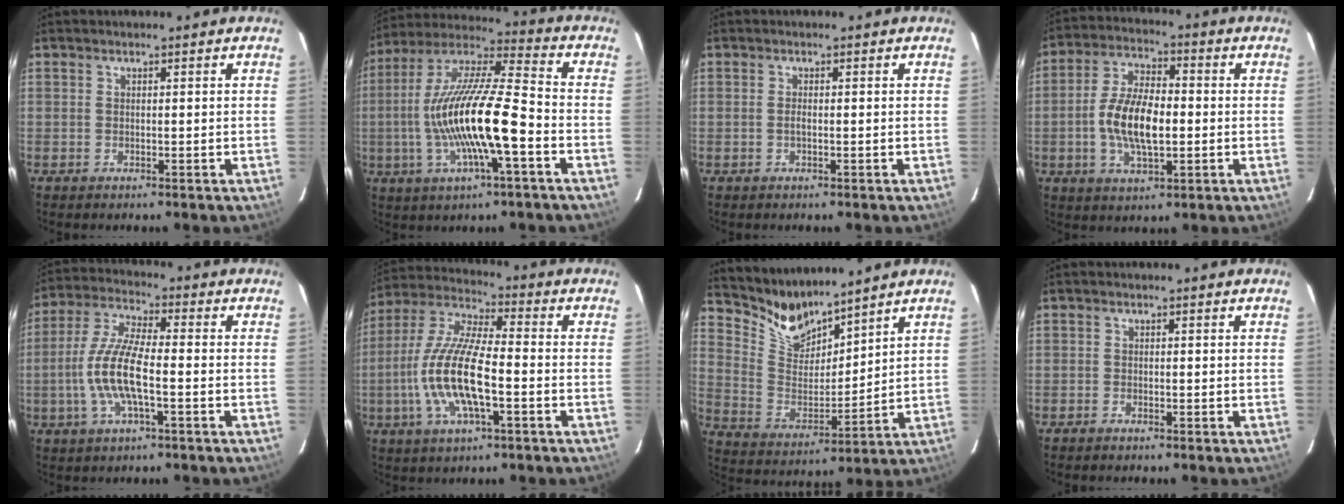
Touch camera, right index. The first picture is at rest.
{"total": 18.3, "force": [-4.4, 2.7, 17.6], "torque": [-0.339, -0.007, -0.085]}
{"total": 0.7, "force": [-0.2, 0.2, 0.7], "torque": [-0.013, -0.001, -0.004]}
{"total": 11.0, "force": [-1.6, 4.7, 9.9], "torque": [-0.198, 0.004, -0.028]}
{"total": 11.3, "force": [-2.6, 2.8, 10.6], "torque": [-0.225, -0.001, -0.053]}
{"total": 15.3, "force": [-3.9, 4.4, 14.1], "torque": [-0.290, -0.005, -0.079]}
{"total": 9.8, "force": [9.3, 2.1, 2.2], "torque": [-0.056, -0.012, 0.189]}
{"total": 0.6, "force": [-0.6, 0.2, -0.1], "torque": [-0.002, -0.001, -0.013]}